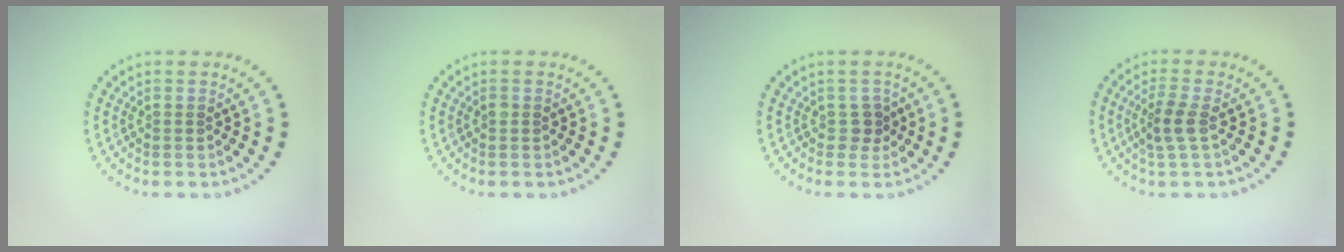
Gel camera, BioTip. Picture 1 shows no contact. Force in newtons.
{"total": 0.5, "press": 0.5, "slide": 0.1}
{"total": 1.2, "press": 1.0, "slide": 0.7}
{"total": 2.2, "press": 2.0, "slide": 1.0}